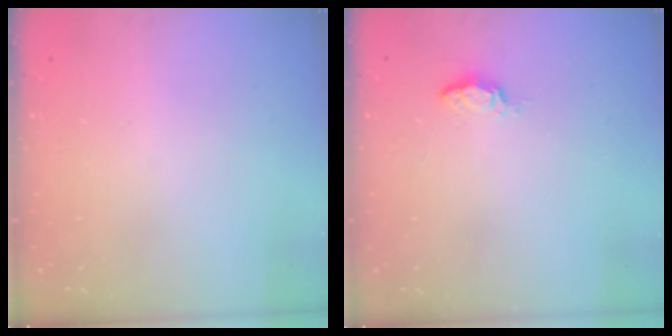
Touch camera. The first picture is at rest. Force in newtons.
{"total": 3.5, "press": 3.5, "slide": 0.4}